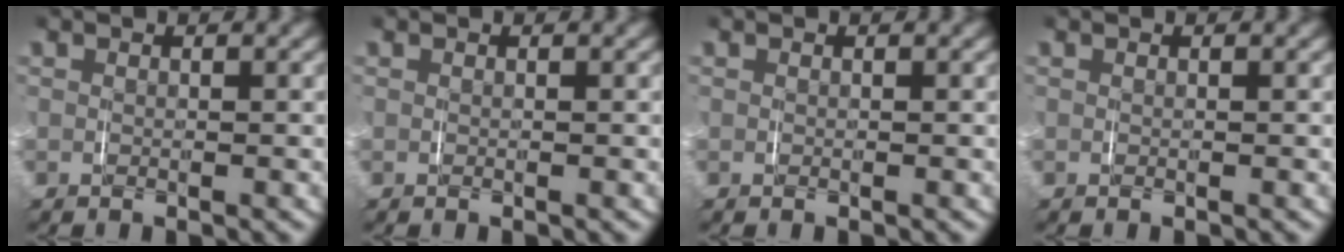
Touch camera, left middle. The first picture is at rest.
{"total": 0.0}
{"total": 0.0}
{"total": 0.0}